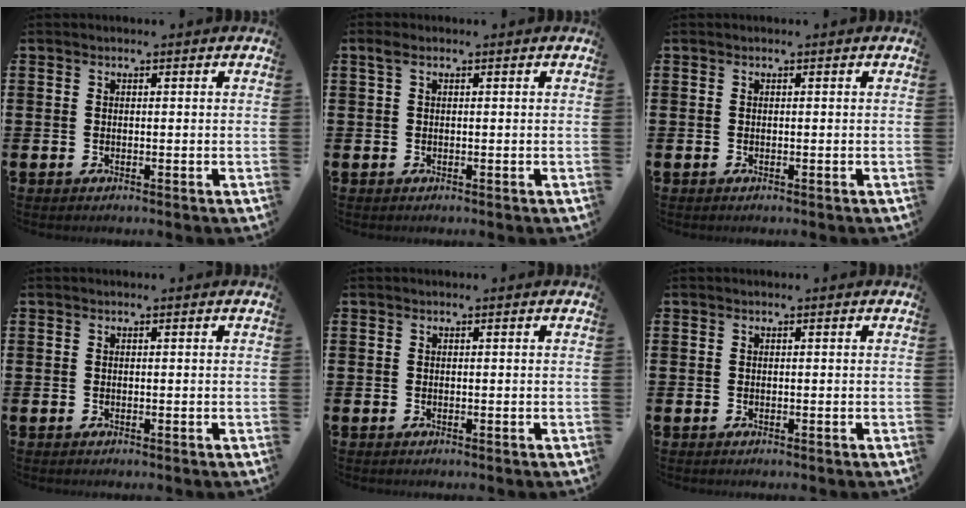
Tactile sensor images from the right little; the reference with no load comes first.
{"total": 0.7, "force": [0.2, 0.3, 0.6], "torque": [-0.014, 0.007, 0.002]}
{"total": 0.0}
{"total": 0.0}
{"total": 0.0}
{"total": 0.0}